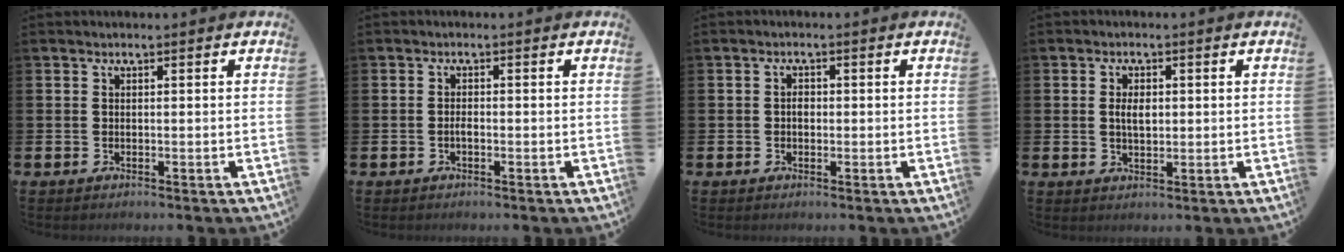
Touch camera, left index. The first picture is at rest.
{"total": 0.9, "force": [-0.4, 0.3, 0.8], "torque": [-0.013, -0.001, -0.008]}
{"total": 1.4, "force": [-0.1, 1.0, 0.9], "torque": [-0.007, 0.003, -0.006]}
{"total": 2.7, "force": [0.5, 1.6, 2.2], "torque": [-0.026, 0.000, 0.003]}